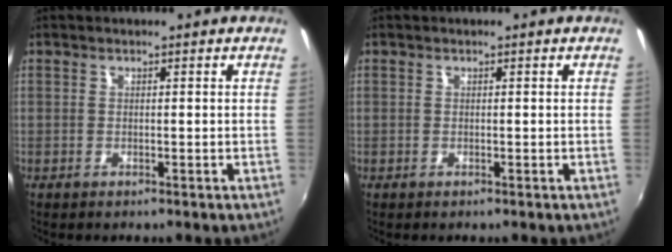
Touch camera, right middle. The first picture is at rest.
{"total": 0.0}